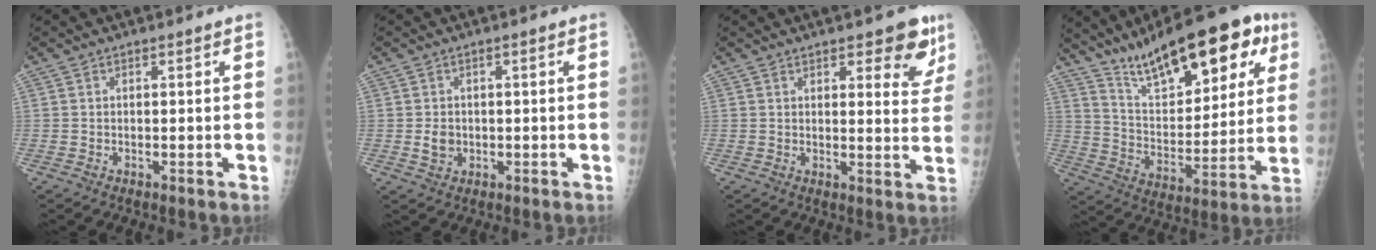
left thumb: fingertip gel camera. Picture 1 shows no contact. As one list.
[{"total": 2.8, "force": [-0.3, 2.3, 1.6], "torque": [-0.018, 0.001, -0.001]}, {"total": 7.6, "force": [5.0, 3.0, 5.0], "torque": [-0.022, -0.027, 0.059]}, {"total": 23.0, "force": [13.6, 8.8, 16.3], "torque": [-0.206, -0.038, 0.222]}]